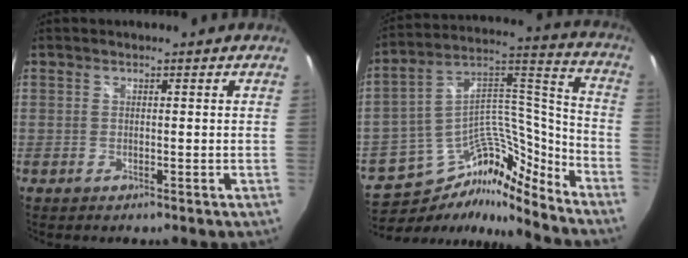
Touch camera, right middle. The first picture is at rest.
{"total": 15.2, "force": [-12.9, 5.2, 6.0], "torque": [-0.111, 0.048, -0.228]}